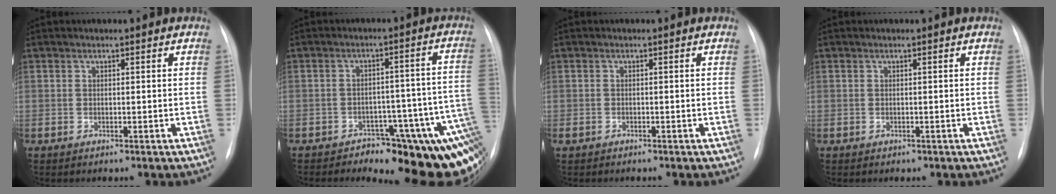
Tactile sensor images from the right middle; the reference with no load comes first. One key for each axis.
{"total": 16.3, "fx": -10.7, "fy": 5.2, "fz": 11.0, "tx": -0.023, "ty": 0.045, "tz": -0.123}
{"total": 1.4, "fx": -1.1, "fy": 0.8, "fz": 0.4, "tx": -0.012, "ty": 0.000, "tz": -0.014}
{"total": 0.0}